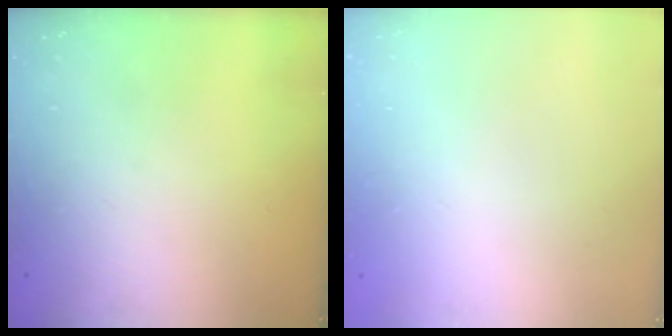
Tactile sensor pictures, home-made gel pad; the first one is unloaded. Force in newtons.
{"total": 2.0, "press": 2.0, "slide": 0.1}